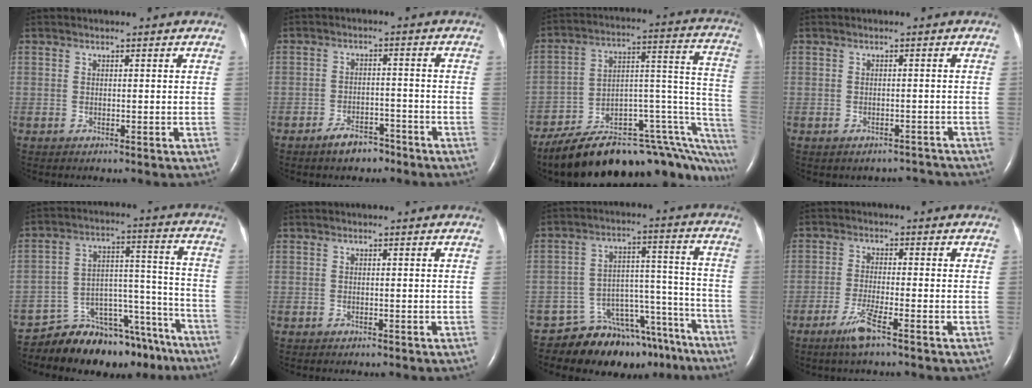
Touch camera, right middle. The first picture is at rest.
{"total": 4.3, "force": [-3.4, 1.9, 1.8], "torque": [-0.037, 0.003, -0.049]}
{"total": 25.6, "force": [-19.2, 8.1, 14.7], "torque": [-0.100, 0.056, -0.264]}
{"total": 3.1, "force": [-2.8, 1.5, -0.2], "torque": [0.005, 0.015, -0.031]}
{"total": 17.4, "force": [-15.8, 5.9, 4.2], "torque": [-0.036, 0.057, -0.230]}
{"total": 0.0}
{"total": 15.0, "force": [-12.9, 6.7, 3.7], "torque": [-0.025, 0.060, -0.184]}
{"total": 4.4, "force": [-2.9, -0.2, 3.4], "torque": [-0.076, -0.010, -0.060]}